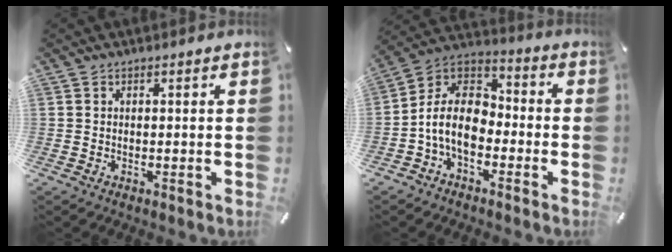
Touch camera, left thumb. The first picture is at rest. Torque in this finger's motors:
{"motor_torque": [0.02, 0.97, 0.96, 0.24, 0.38]}